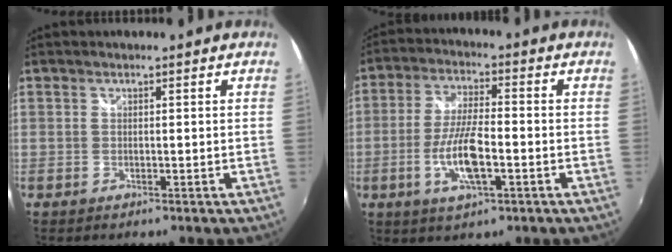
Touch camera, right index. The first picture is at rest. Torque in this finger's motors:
{"motor_torque": [2.06, -0.08, 1.01, 0.12]}